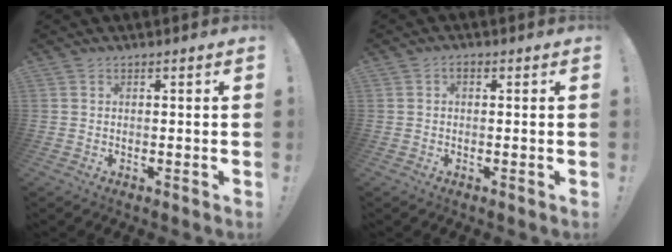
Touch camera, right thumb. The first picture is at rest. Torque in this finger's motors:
{"motor_torque": [0.24, 0.48, 0.41, 0.16, 0.00]}